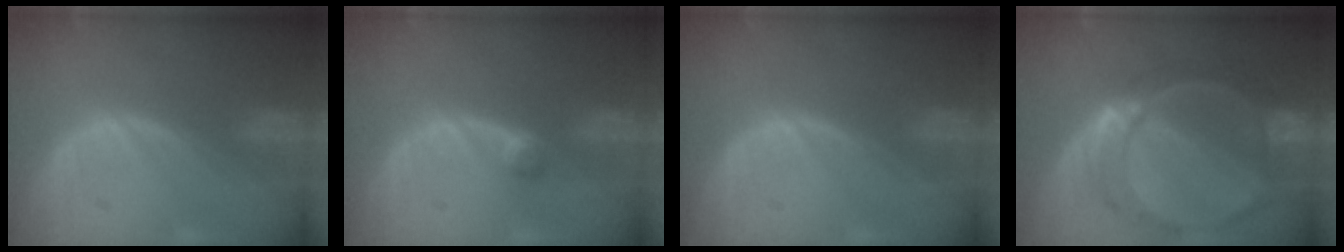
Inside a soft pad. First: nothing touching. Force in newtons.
{"total": 1.6, "press": 1.4, "slide": 0.8}
{"total": 0.0}
{"total": 9.7, "press": 8.3, "slide": 4.9}